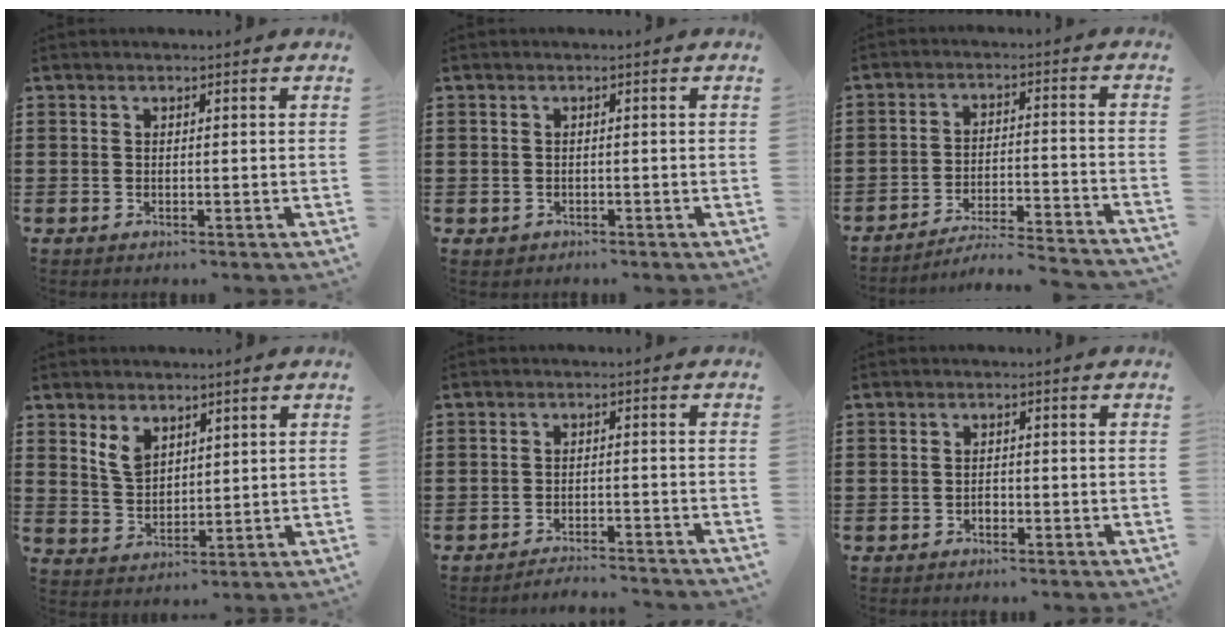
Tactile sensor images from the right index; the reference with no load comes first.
{"total": 0.7, "force": [-0.6, 0.3, -0.1], "torque": [-0.001, 0.002, -0.014]}
{"total": 5.4, "force": [-5.2, -0.4, 1.5], "torque": [-0.035, -0.012, -0.107]}
{"total": 4.4, "force": [2.5, 2.9, 2.3], "torque": [-0.055, 0.009, 0.047]}
{"total": 2.8, "force": [-2.8, -0.2, -0.1], "torque": [-0.004, 0.001, -0.060]}
{"total": 1.1, "force": [-0.7, 0.7, 0.6], "torque": [-0.013, 0.000, -0.012]}